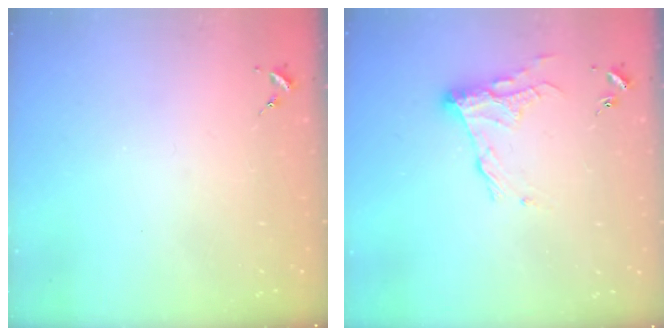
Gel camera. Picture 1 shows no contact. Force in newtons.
{"total": 11.5, "press": 11.5, "slide": 0.7}